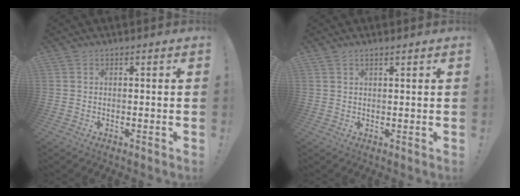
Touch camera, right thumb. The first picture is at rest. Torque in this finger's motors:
{"motor_torque": [0.00, -0.14, -0.15, 0.10, 0.01]}